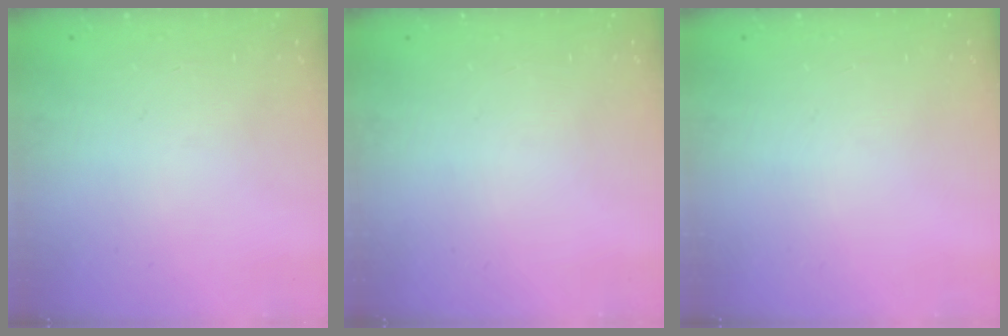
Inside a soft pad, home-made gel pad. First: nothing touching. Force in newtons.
{"total": 0.0}
{"total": 0.0}